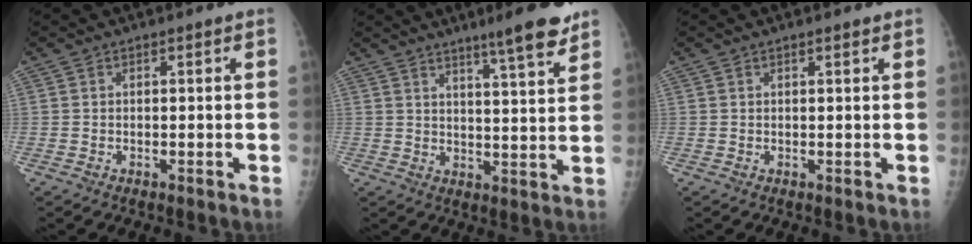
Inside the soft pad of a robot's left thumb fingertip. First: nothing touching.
{"total": 9.3, "force": [6.6, 0.6, 6.5], "torque": [-0.085, -0.041, 0.097]}
{"total": 1.0, "force": [0.7, 0.2, 0.7], "torque": [-0.010, -0.001, 0.009]}